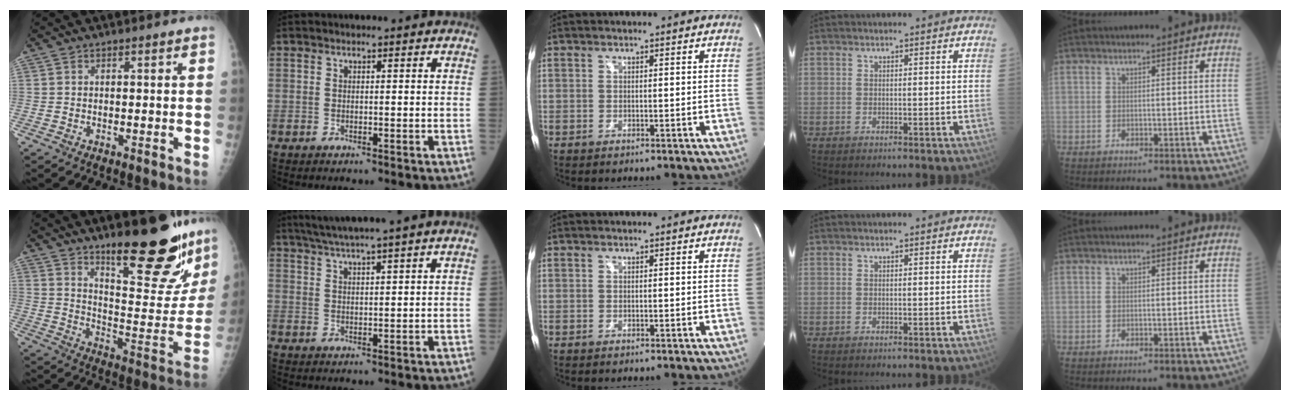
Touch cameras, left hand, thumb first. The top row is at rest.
{"thumb": {"total": 22.4, "force": [16.1, 5.8, 14.5], "torque": [-0.165, -0.118, 0.238]}, "index": {"total": 7.7, "force": [6.4, -1.6, 4.0], "torque": [-0.065, 0.014, 0.100]}}